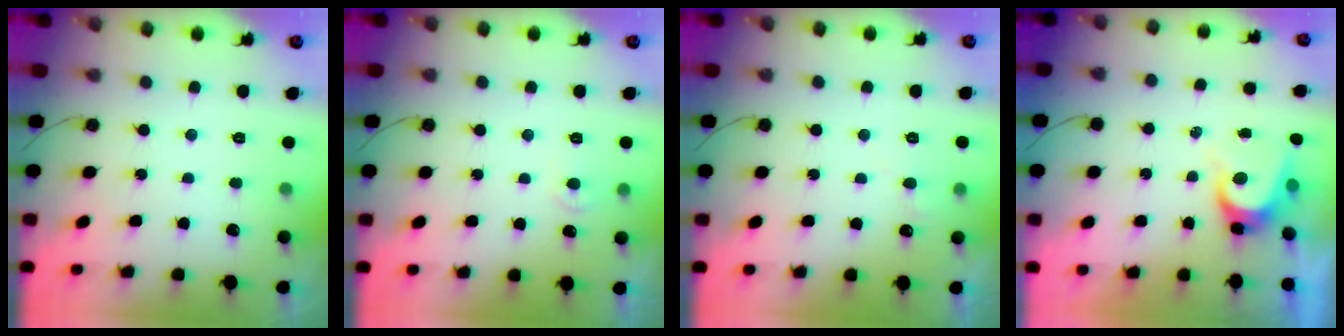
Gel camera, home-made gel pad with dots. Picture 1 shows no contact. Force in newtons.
{"total": 3.6, "press": 3.6, "slide": 0.4}
{"total": 3.9, "press": 3.9, "slide": 0.4}
{"total": 6.5, "press": 6.4, "slide": 0.7}